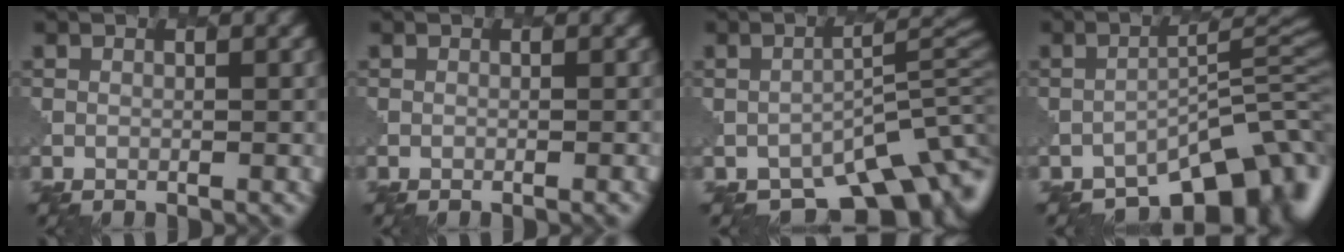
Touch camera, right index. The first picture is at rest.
{"total": 0.9, "force": [-0.3, 0.4, 0.8], "torque": [0.002, 0.006, -0.007]}
{"total": 9.3, "force": [-7.1, 3.5, 4.9], "torque": [-0.050, -0.012, -0.106]}
{"total": 9.9, "force": [-7.5, 3.4, 5.4], "torque": [-0.057, -0.002, -0.114]}